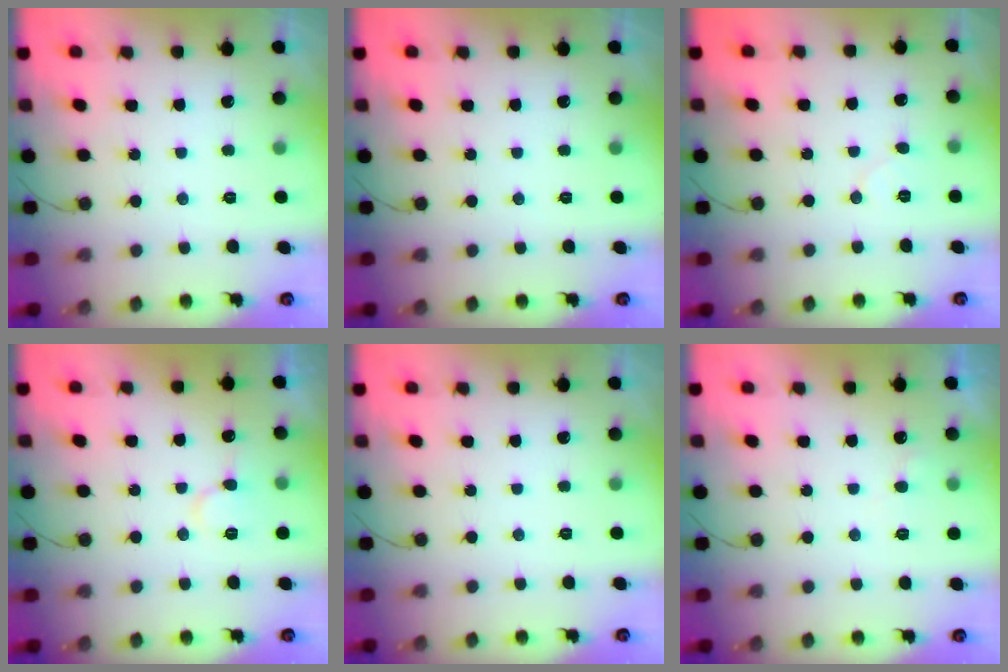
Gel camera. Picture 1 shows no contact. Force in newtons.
{"total": 0.0}
{"total": 5.1, "press": 5.1, "slide": 0.5}
{"total": 7.8, "press": 7.8, "slide": 0.9}
{"total": 0.0}
{"total": 4.9, "press": 4.9, "slide": 0.4}